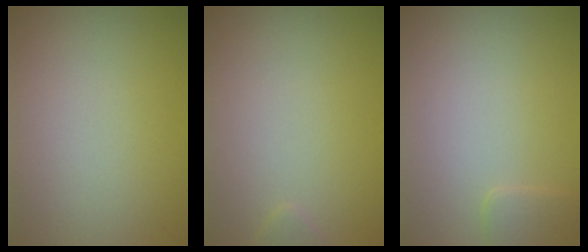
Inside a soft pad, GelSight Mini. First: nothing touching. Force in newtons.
{"total": 0.5, "press": 0.5, "slide": 0.1}
{"total": 1.2, "press": 1.2, "slide": 0.1}